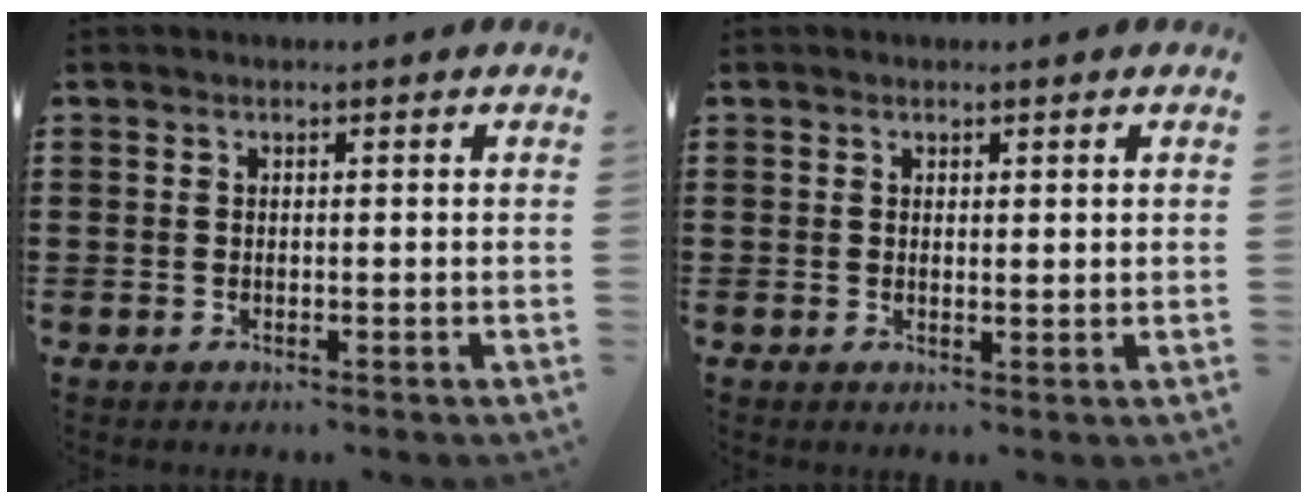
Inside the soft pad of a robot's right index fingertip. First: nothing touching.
{"total": 0.7, "force": [0.5, 0.3, 0.5], "torque": [-0.009, 0.001, 0.009]}